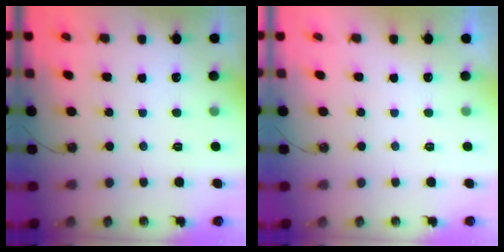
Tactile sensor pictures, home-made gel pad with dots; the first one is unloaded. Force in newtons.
{"total": 0.0}